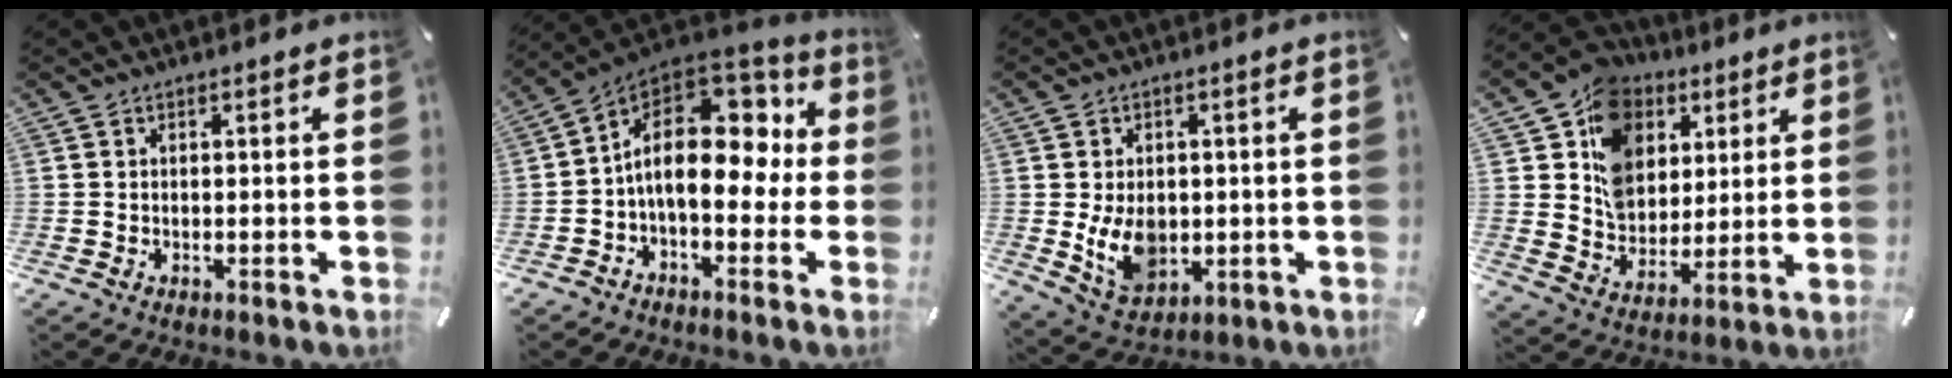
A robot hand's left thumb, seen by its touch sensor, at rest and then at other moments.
{"total": 16.8, "force": [2.0, 10.5, 13.0], "torque": [-0.216, -0.015, 0.039]}
{"total": 9.3, "force": [-0.5, 7.1, 5.9], "torque": [-0.114, 0.000, -0.008]}
{"total": 14.2, "force": [5.5, 12.0, 5.2], "torque": [-0.102, -0.030, 0.109]}